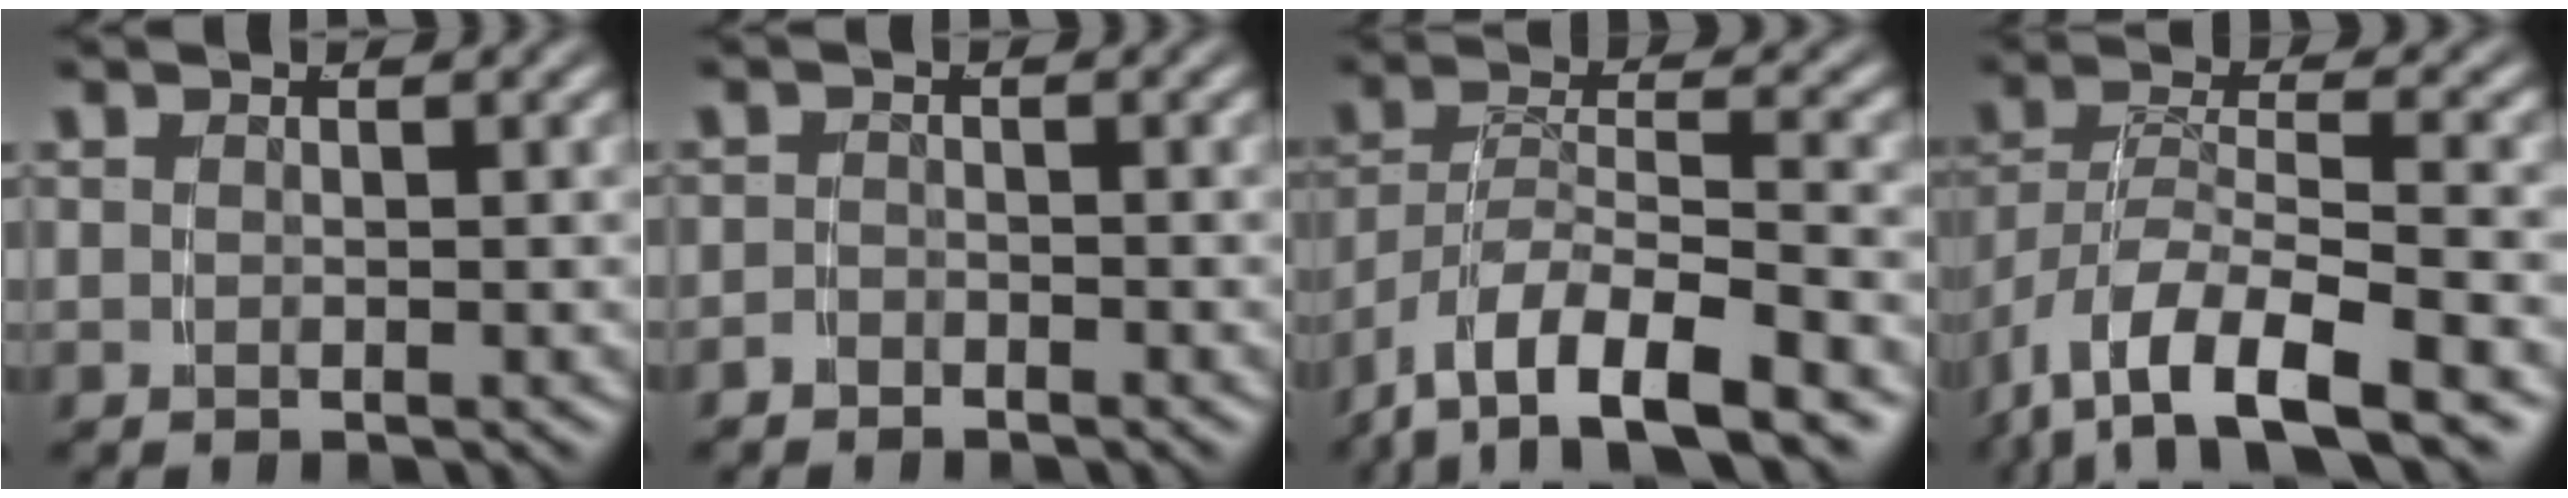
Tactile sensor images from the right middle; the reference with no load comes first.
{"total": 1.4, "force": [-1.4, 0.2, -0.2], "torque": [0.004, -0.008, -0.023]}
{"total": 8.9, "force": [-5.4, 4.4, 5.5], "torque": [-0.104, -0.015, -0.082]}
{"total": 8.1, "force": [-4.3, 3.7, 5.7], "torque": [-0.114, -0.023, -0.054]}